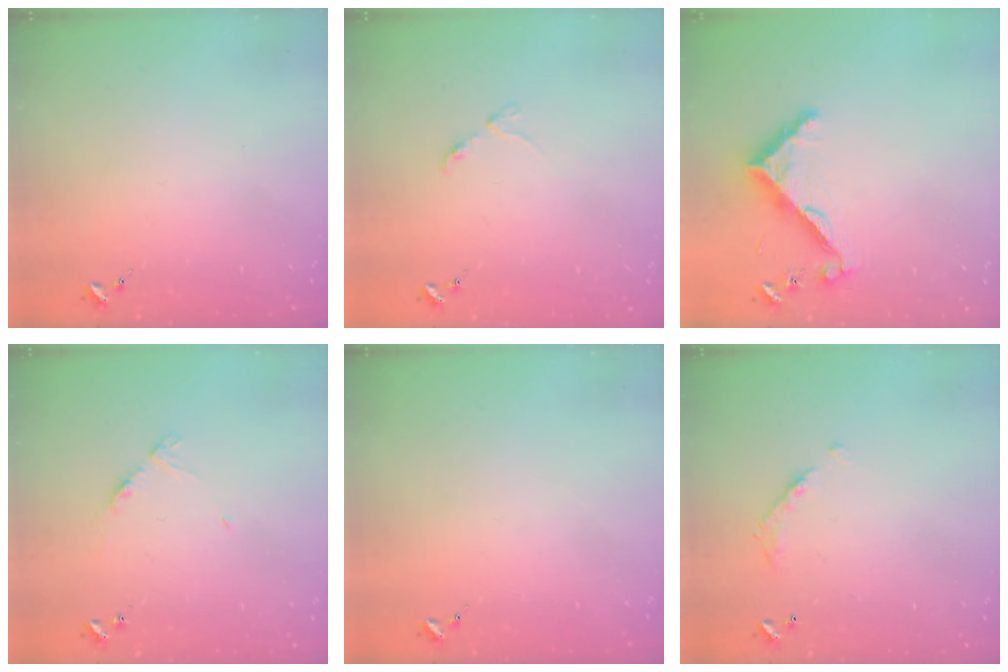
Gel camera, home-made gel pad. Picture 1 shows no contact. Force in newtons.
{"total": 3.4, "press": 3.4, "slide": 0.5}
{"total": 8.0, "press": 7.9, "slide": 0.4}
{"total": 4.7, "press": 4.6, "slide": 0.5}
{"total": 0.0}
{"total": 7.9, "press": 7.9, "slide": 0.3}